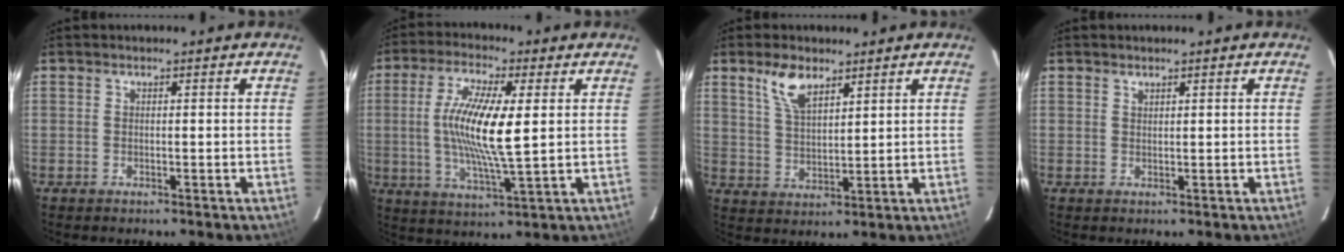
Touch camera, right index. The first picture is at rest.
{"total": 12.9, "force": [1.3, 2.3, 12.6], "torque": [-0.245, -0.004, 0.022]}
{"total": 6.8, "force": [4.5, 2.9, 4.3], "torque": [-0.082, 0.007, 0.091]}
{"total": 0.7, "force": [0.7, 0.2, 0.1], "torque": [-0.003, 0.001, 0.014]}